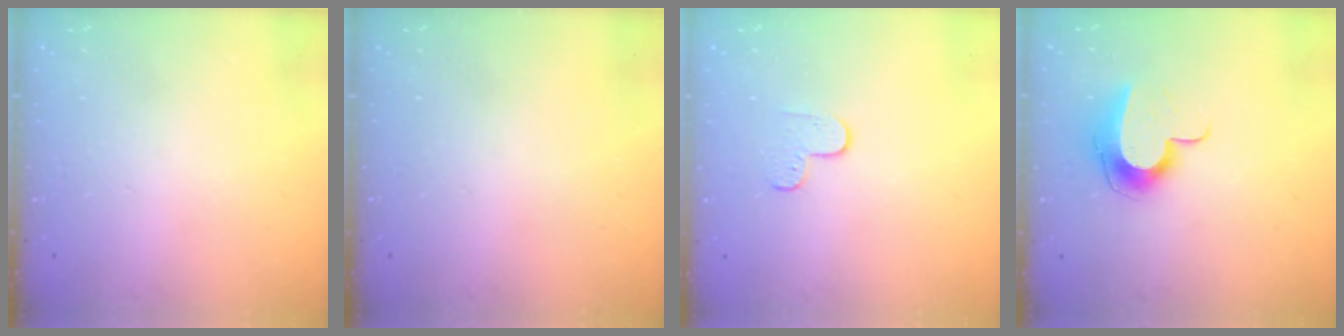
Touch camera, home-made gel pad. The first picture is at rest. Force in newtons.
{"total": 0.0}
{"total": 5.5, "press": 5.5, "slide": 0.5}
{"total": 9.9, "press": 9.9, "slide": 0.4}